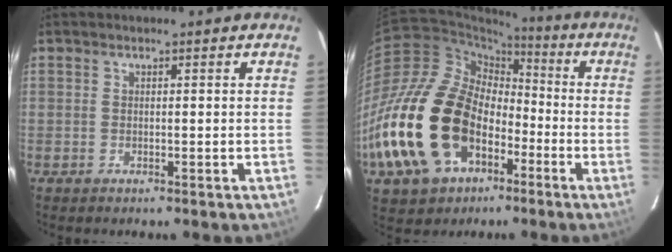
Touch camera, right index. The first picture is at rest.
{"total": 26.4, "force": [-9.4, 18.1, 16.8], "torque": [-0.379, -0.002, -0.154]}